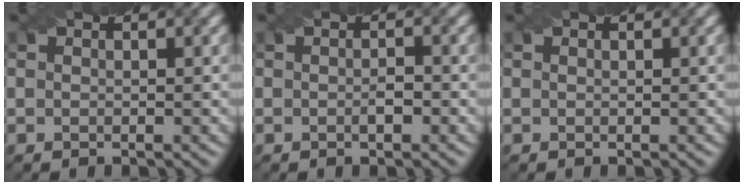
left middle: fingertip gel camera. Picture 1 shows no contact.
{"total": 1.1, "force": [-0.4, 0.4, 1.0], "torque": [-0.018, 0.001, -0.006]}
{"total": 0.0}